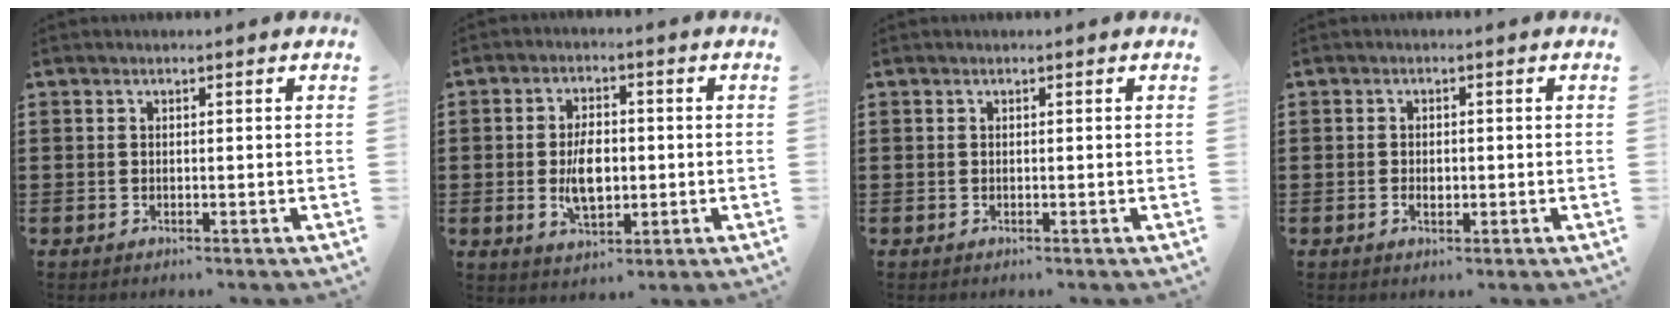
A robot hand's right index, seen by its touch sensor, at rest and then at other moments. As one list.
[{"total": 6.5, "force": [-0.7, 3.5, 5.4], "torque": [-0.104, -0.001, -0.016]}, {"total": 0.0}, {"total": 1.8, "force": [-0.4, 1.0, 1.5], "torque": [-0.029, 0.001, -0.007]}]